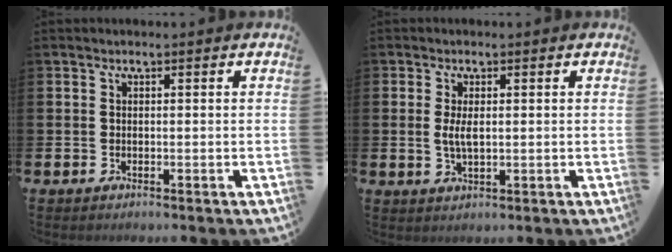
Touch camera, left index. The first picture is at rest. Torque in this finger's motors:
{"motor_torque": [0.80, -0.09, 0.13, 0.09]}